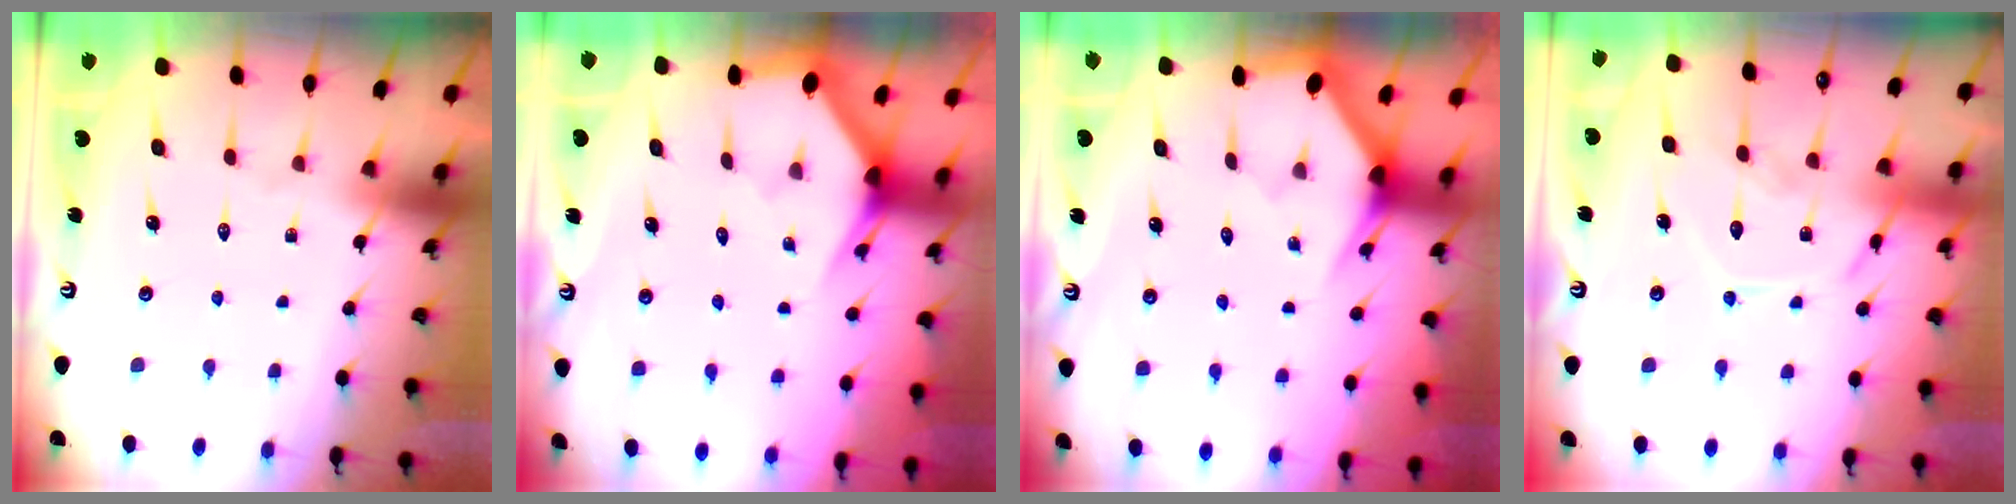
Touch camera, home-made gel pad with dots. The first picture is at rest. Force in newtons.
{"total": 2.7, "press": 2.7, "slide": 0.0}
{"total": 3.3, "press": 3.3, "slide": 0.2}
{"total": 13.1, "press": 13.0, "slide": 1.0}